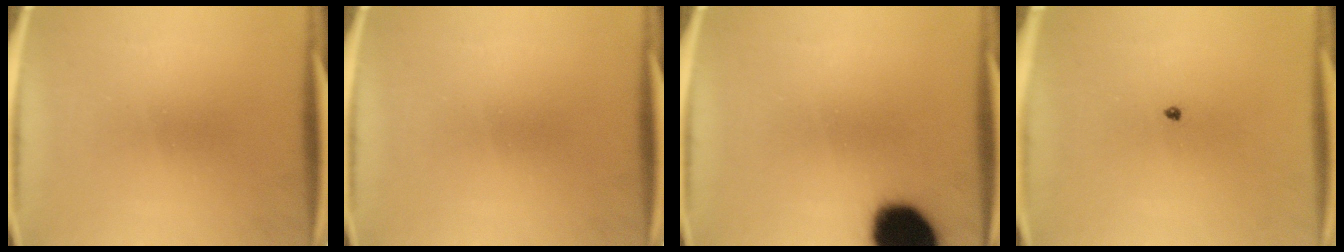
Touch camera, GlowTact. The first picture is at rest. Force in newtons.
{"total": 0.0}
{"total": 18.8}
{"total": 0.6}